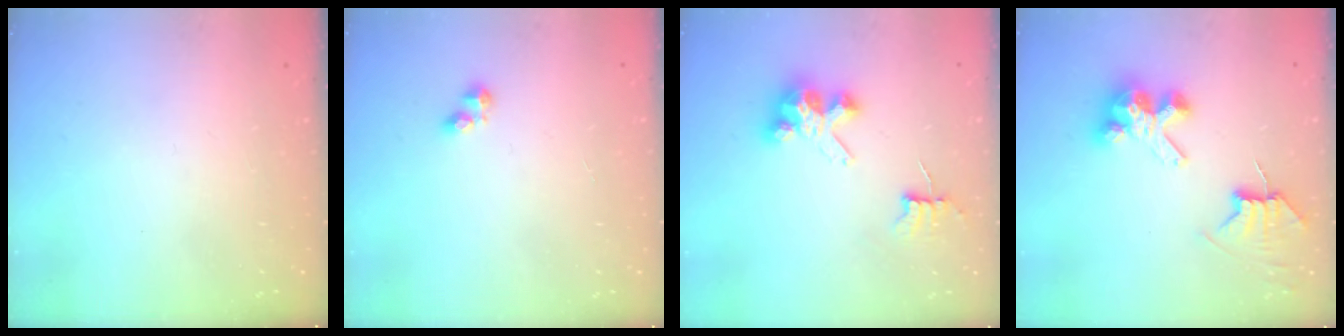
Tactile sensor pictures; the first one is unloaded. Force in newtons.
{"total": 3.4, "press": 3.4, "slide": 0.5}
{"total": 6.8, "press": 6.8, "slide": 0.5}
{"total": 7.8, "press": 7.7, "slide": 0.6}